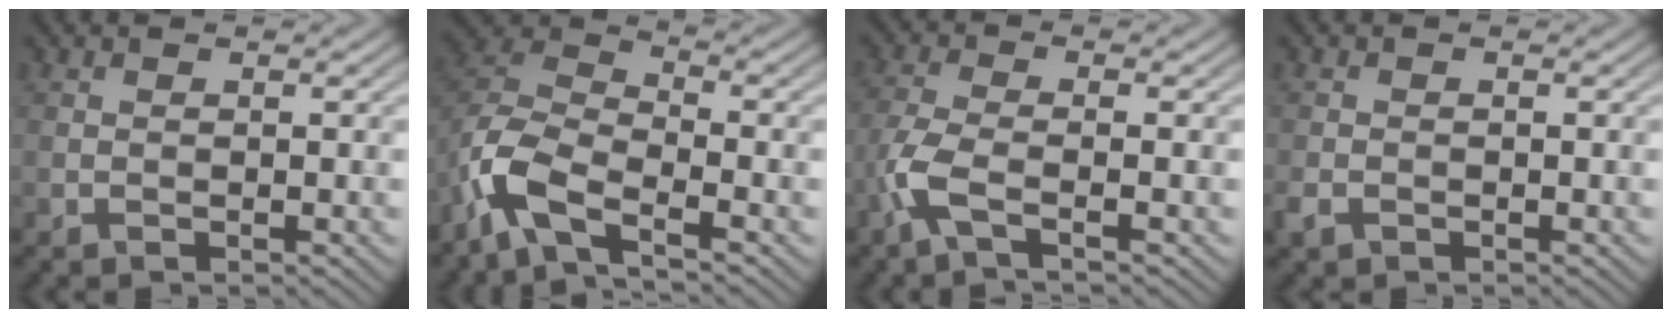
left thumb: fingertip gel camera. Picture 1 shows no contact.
{"total": 7.7, "force": [-4.6, 2.9, 5.5], "torque": [-0.126, 0.001, -0.113]}
{"total": 4.5, "force": [-2.2, 1.2, 3.8], "torque": [-0.095, -0.001, -0.061]}
{"total": 1.6, "force": [-0.9, 1.0, 0.7], "torque": [-0.020, -0.005, -0.021]}